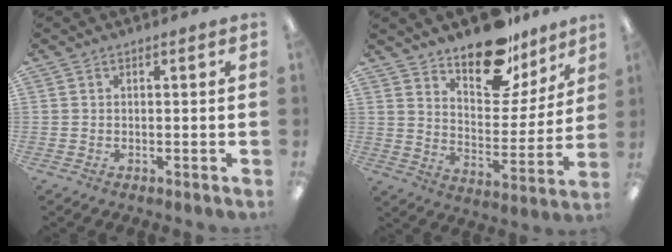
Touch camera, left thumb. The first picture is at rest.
{"total": 16.2, "force": [13.0, 7.2, 6.5], "torque": [-0.098, -0.090, 0.232]}